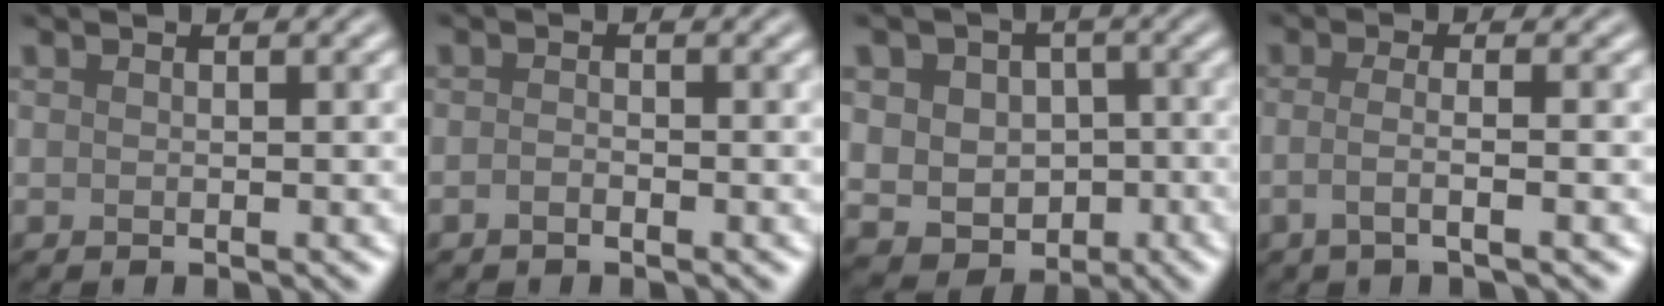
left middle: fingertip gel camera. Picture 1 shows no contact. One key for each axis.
{"total": 0.8, "fx": -0.5, "fy": 0.3, "fz": 0.5, "tx": -0.012, "ty": 0.000, "tz": -0.011}
{"total": 7.5, "fx": -0.2, "fy": 6.3, "fz": 4.2, "tx": -0.055, "ty": 0.016, "tz": -0.015}
{"total": 2.9, "fx": -0.8, "fy": 0.9, "fz": 2.6, "tx": -0.038, "ty": -0.006, "tz": -0.025}